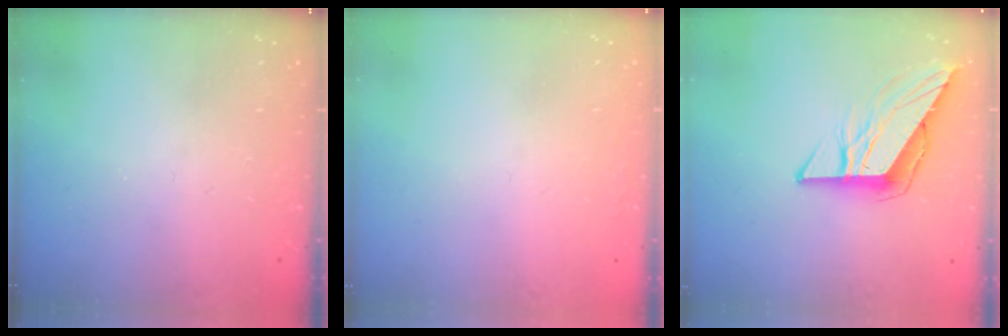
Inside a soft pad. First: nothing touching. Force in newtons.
{"total": 1.6, "press": 1.5, "slide": 0.1}
{"total": 9.3, "press": 9.3, "slide": 0.5}